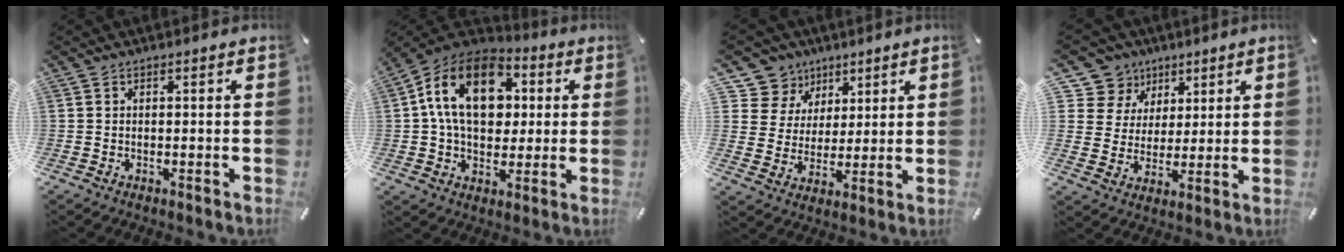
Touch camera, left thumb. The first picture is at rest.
{"total": 19.0, "force": [3.9, 13.4, 12.9], "torque": [-0.230, 0.000, 0.066]}
{"total": 10.1, "force": [5.6, 8.3, 0.5], "torque": [-0.026, -0.044, 0.112]}
{"total": 10.1, "force": [5.1, 8.6, 0.8], "torque": [-0.030, -0.038, 0.102]}